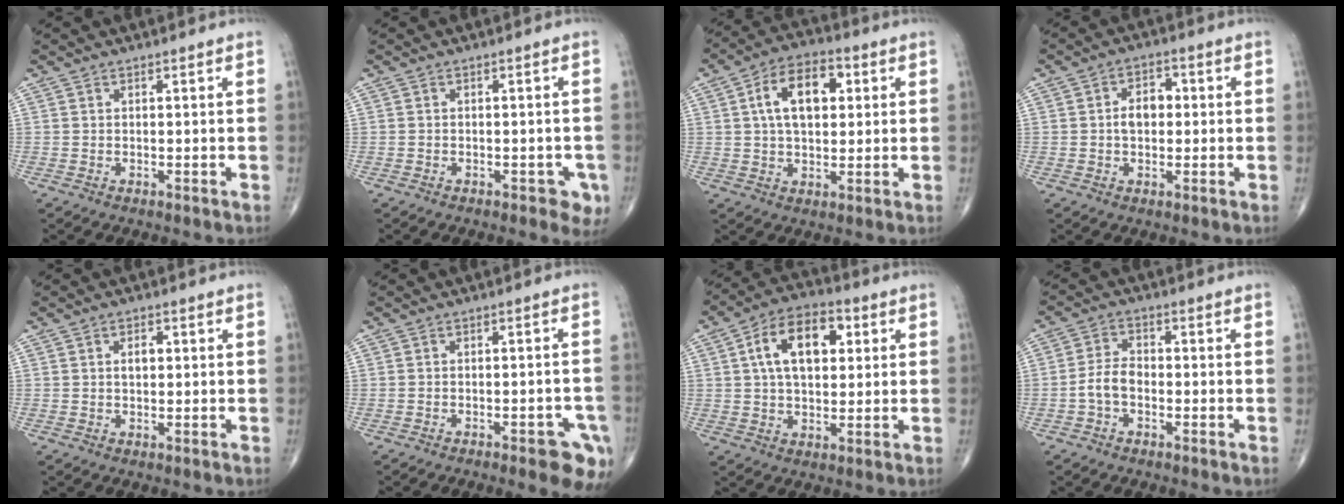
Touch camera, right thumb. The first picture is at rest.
{"total": 3.7, "force": [-1.7, 2.0, 2.6], "torque": [-0.013, 0.004, -0.021]}
{"total": 12.0, "force": [2.8, 7.1, 9.3], "torque": [-0.141, 0.014, 0.039]}
{"total": 5.3, "force": [0.1, 3.7, 3.9], "torque": [-0.052, 0.017, -0.005]}
{"total": 2.5, "force": [0.4, 1.5, 1.9], "torque": [-0.026, 0.006, 0.004]}
{"total": 8.5, "force": [-4.8, 2.9, 6.4], "torque": [-0.063, 0.020, -0.058]}
{"total": 13.3, "force": [3.3, 7.8, 10.3], "torque": [-0.155, 0.015, 0.048]}
{"total": 4.6, "force": [-1.6, 2.8, 3.2], "torque": [-0.061, 0.020, -0.036]}